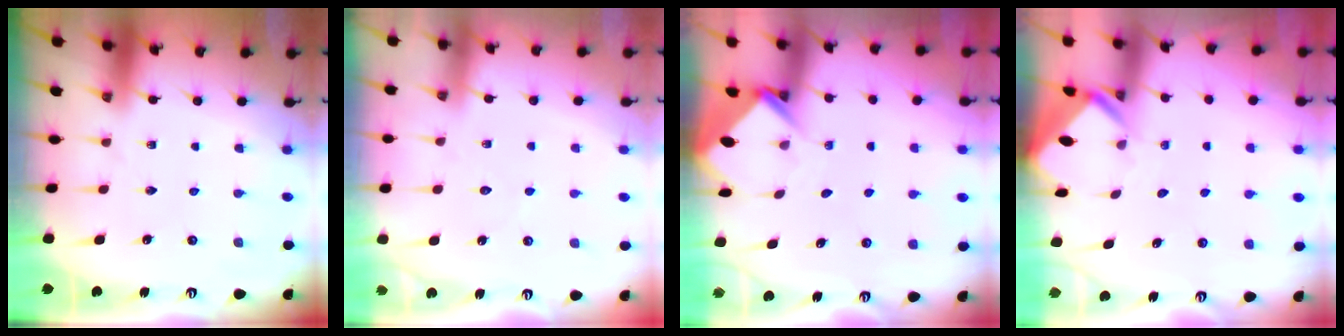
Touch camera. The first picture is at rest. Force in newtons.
{"total": 4.2, "press": 4.2, "slide": 0.5}
{"total": 3.9, "press": 3.9, "slide": 0.1}
{"total": 2.8, "press": 2.8, "slide": 0.2}